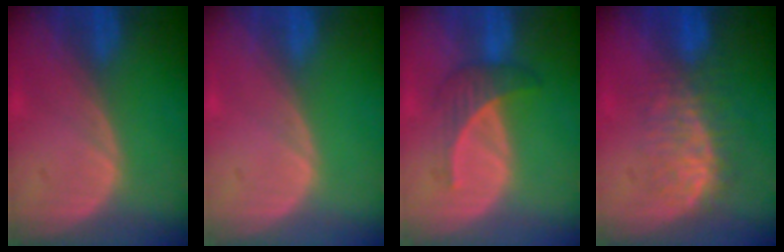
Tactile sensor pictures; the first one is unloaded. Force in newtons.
{"total": 0.0}
{"total": 3.8, "press": 3.8, "slide": 0.8}
{"total": 8.0, "press": 7.4, "slide": 3.1}